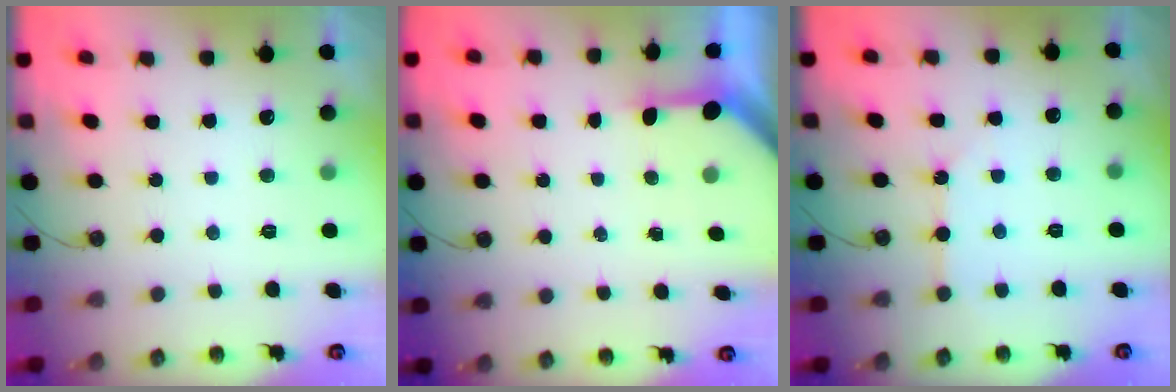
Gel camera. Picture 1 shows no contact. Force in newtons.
{"total": 3.5, "press": 3.5, "slide": 0.4}
{"total": 2.4, "press": 2.4, "slide": 0.2}